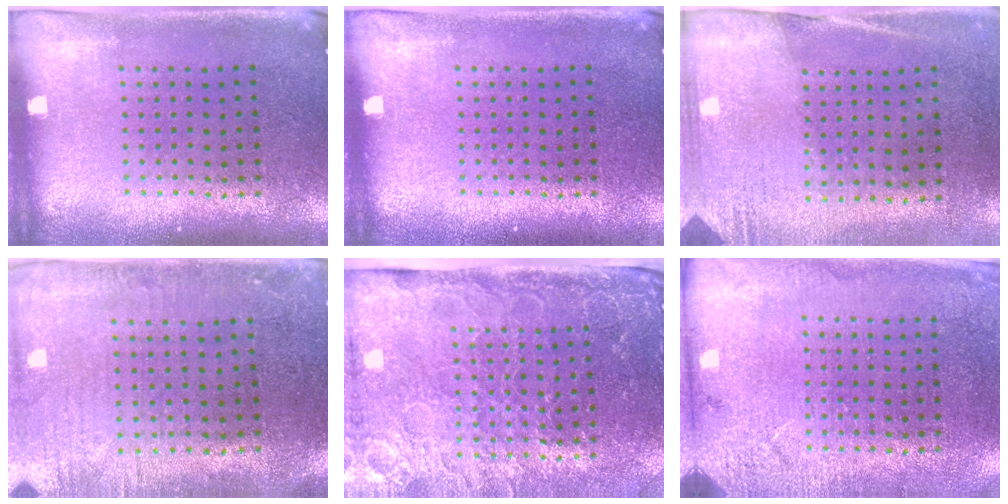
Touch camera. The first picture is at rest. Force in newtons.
{"total": 0.0}
{"total": 2.6, "press": 2.3, "slide": 1.4}
{"total": 0.5, "press": 0.3, "slide": 0.5}
{"total": 4.3, "press": 3.6, "slide": 2.3}
{"total": 2.6, "press": 2.3, "slide": 1.0}